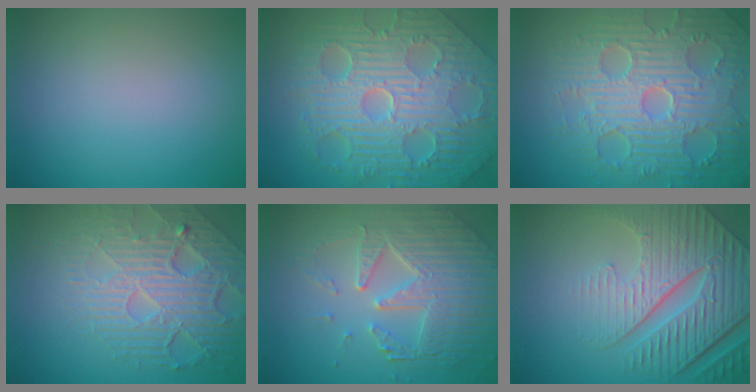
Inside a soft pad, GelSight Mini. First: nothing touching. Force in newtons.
{"total": 11.9, "press": 7.7, "slide": 9.0}
{"total": 9.6, "press": 6.7, "slide": 6.9}
{"total": 7.4, "press": 5.3, "slide": 5.1}
{"total": 7.4, "press": 5.4, "slide": 5.0}
{"total": 9.0, "press": 6.2, "slide": 6.5}